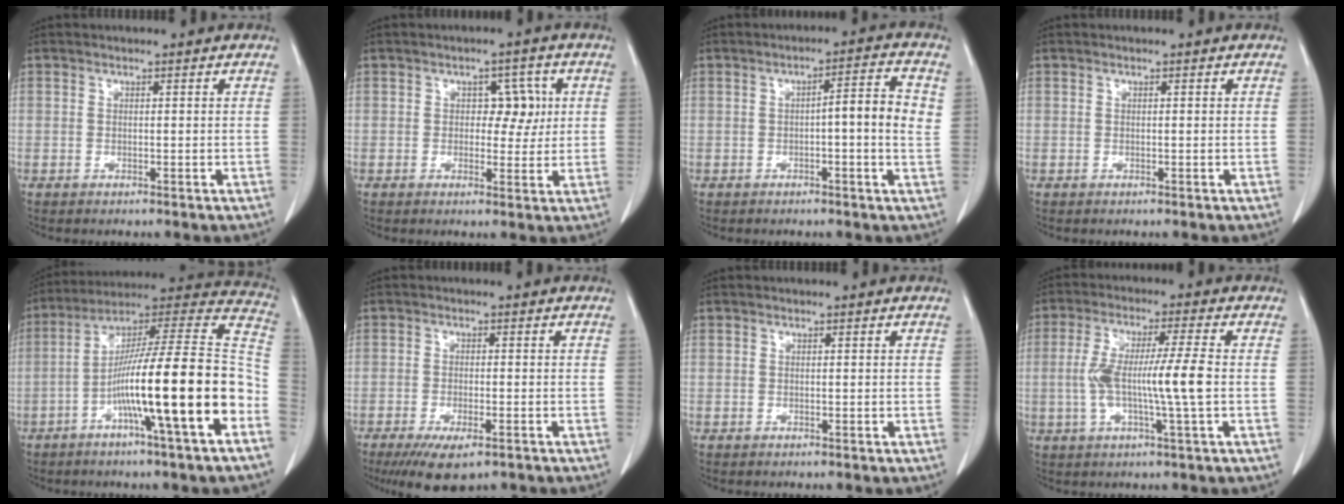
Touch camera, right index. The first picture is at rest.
{"total": 4.5, "force": [0.8, 2.7, 3.4], "torque": [-0.039, 0.012, 0.013]}
{"total": 6.2, "force": [0.3, 0.6, 6.2], "torque": [-0.086, 0.012, -0.001]}
{"total": 0.0}
{"total": 21.7, "force": [-7.3, -0.1, 20.4], "torque": [-0.292, 0.005, -0.128]}
{"total": 7.1, "force": [-4.6, 2.0, 4.9], "torque": [-0.082, -0.016, -0.068]}
{"total": 0.0}
{"total": 9.7, "force": [-0.9, -0.3, 9.6], "torque": [-0.187, 0.006, -0.020]}